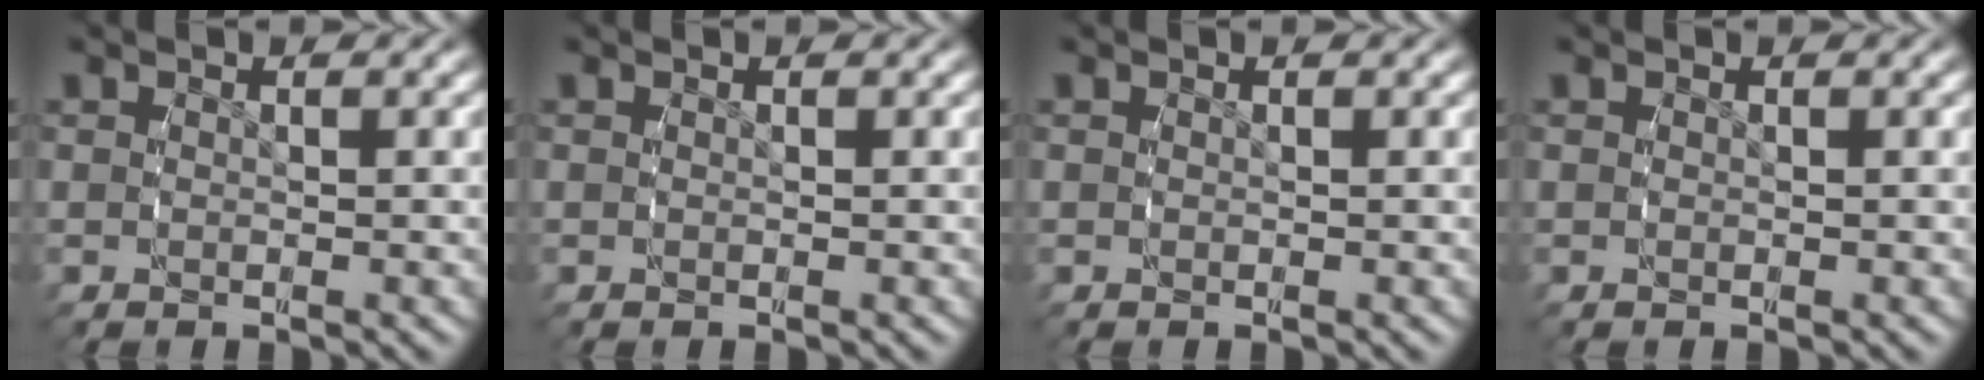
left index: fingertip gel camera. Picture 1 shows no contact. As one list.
[{"total": 0.0}, {"total": 0.0}, {"total": 0.0}]